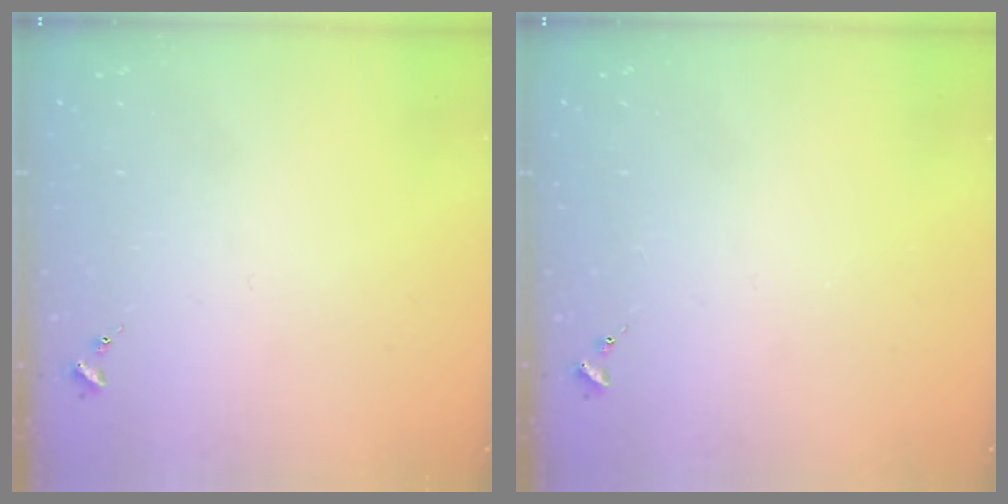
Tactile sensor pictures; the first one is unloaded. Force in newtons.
{"total": 0.0}